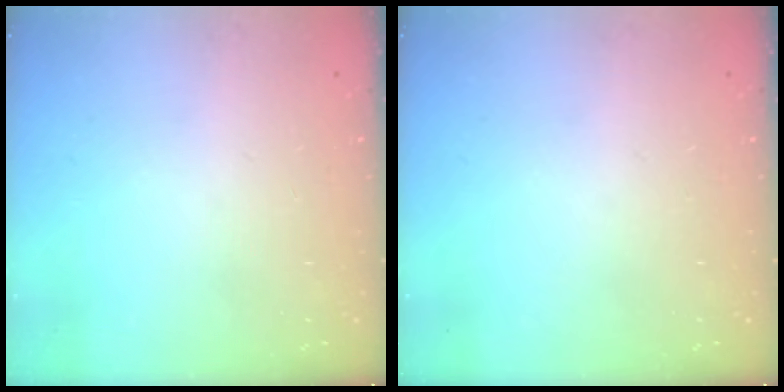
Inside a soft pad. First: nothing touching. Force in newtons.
{"total": 0.0}